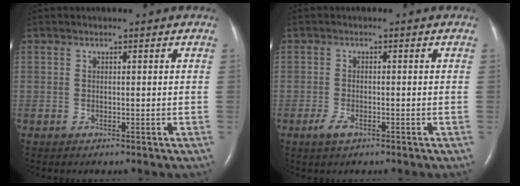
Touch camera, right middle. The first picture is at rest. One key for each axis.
{"total": 2.1, "fx": -1.3, "fy": 0.8, "fz": 1.5, "tx": -0.040, "ty": -0.003, "tz": -0.024}